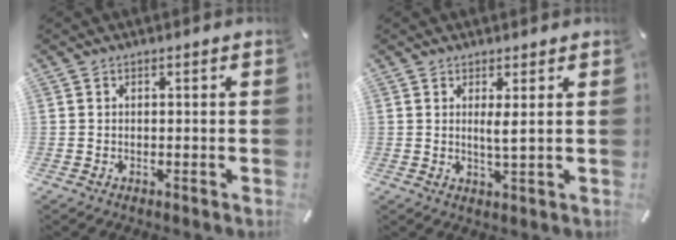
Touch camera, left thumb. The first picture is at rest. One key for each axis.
{"total": 2.9, "fx": 1.0, "fy": 0.3, "fz": 2.7, "tx": -0.048, "ty": -0.006, "tz": 0.015}